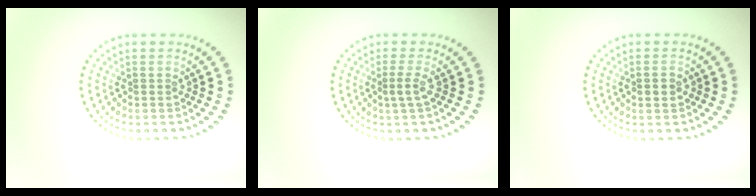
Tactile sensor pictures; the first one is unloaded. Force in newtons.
{"total": 1.5, "press": 1.0, "slide": 1.2}
{"total": 0.8, "press": 0.8, "slide": 0.1}